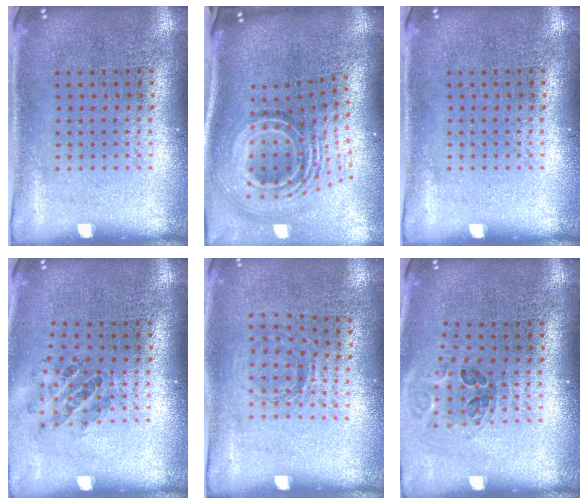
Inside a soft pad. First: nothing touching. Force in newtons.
{"total": 2.6, "press": 1.7, "slide": 2.0}
{"total": 0.0}
{"total": 0.8, "press": 0.8, "slide": 0.1}
{"total": 0.9, "press": 0.8, "slide": 0.3}
{"total": 0.9, "press": 0.9, "slide": 0.2}